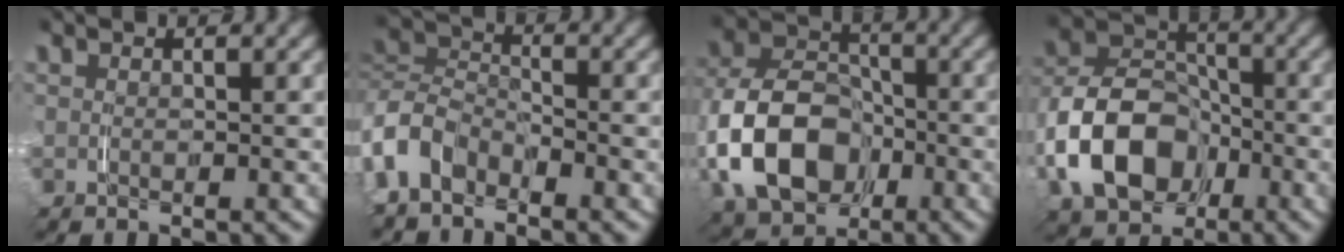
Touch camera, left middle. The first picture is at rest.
{"total": 7.0, "force": [-3.1, 5.9, 2.2], "torque": [-0.083, -0.016, -0.064]}
{"total": 10.5, "force": [-2.3, 8.1, 6.2], "torque": [-0.135, -0.025, -0.038]}
{"total": 9.6, "force": [-2.7, 7.5, 5.4], "torque": [-0.107, -0.019, -0.046]}